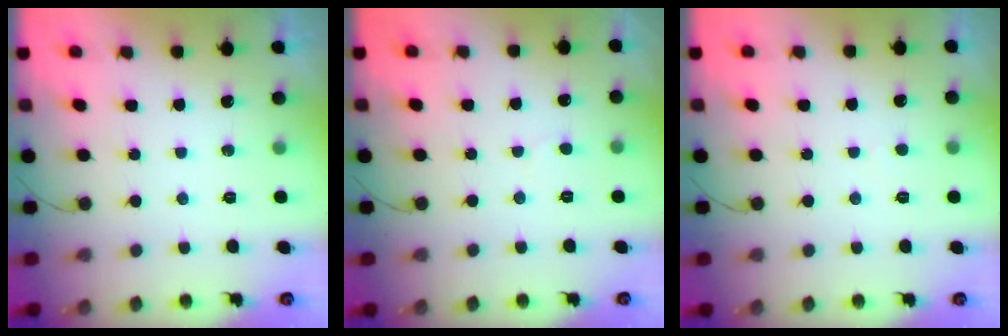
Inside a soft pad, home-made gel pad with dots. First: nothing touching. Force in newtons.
{"total": 2.6, "press": 2.6, "slide": 0.2}
{"total": 2.0, "press": 2.0, "slide": 0.1}